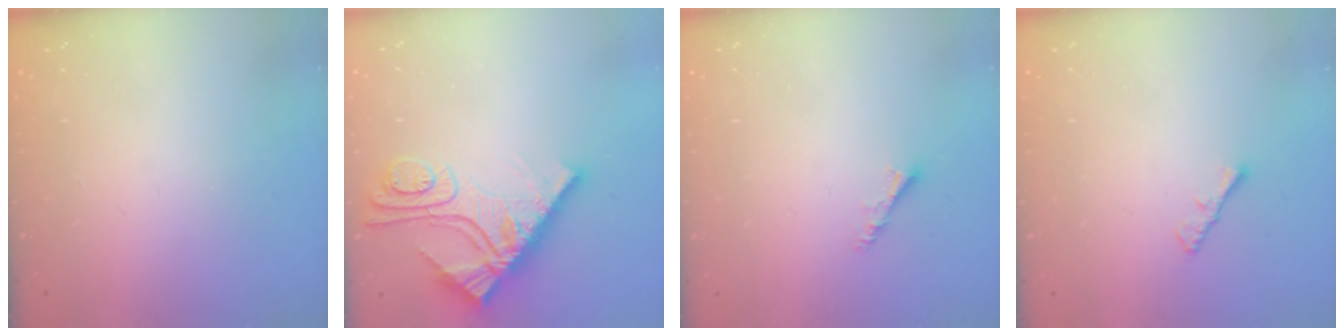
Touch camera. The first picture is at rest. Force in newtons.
{"total": 12.2, "press": 12.2, "slide": 1.2}
{"total": 3.0, "press": 2.9, "slide": 0.6}
{"total": 1.1, "press": 1.1, "slide": 0.4}